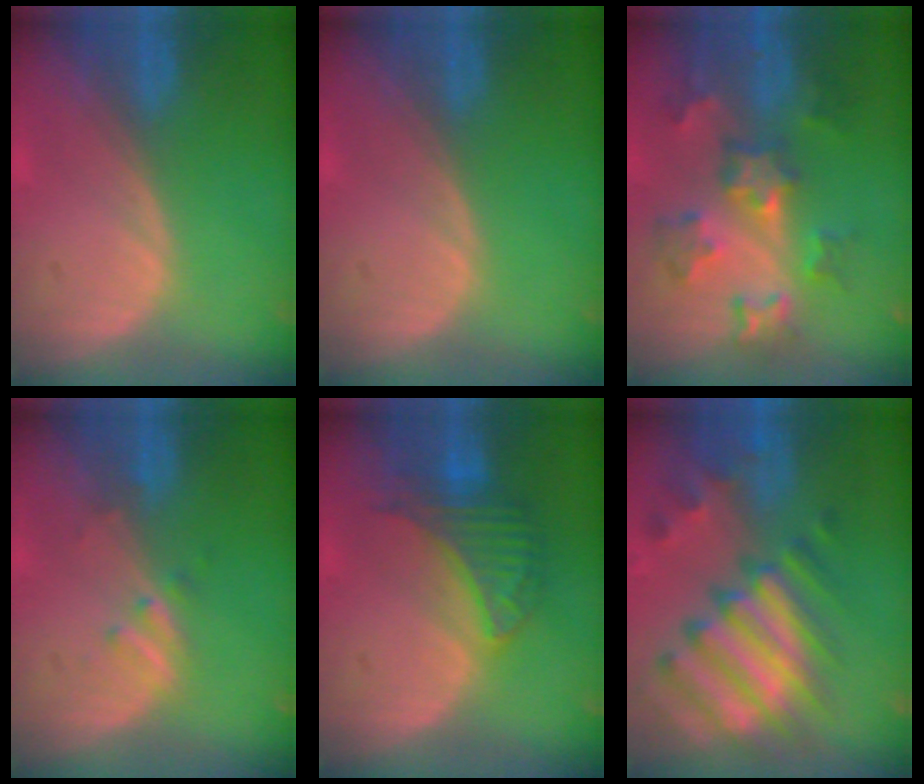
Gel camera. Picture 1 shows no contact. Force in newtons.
{"total": 0.0}
{"total": 8.2, "press": 7.7, "slide": 2.6}
{"total": 1.9, "press": 1.9, "slide": 0.3}
{"total": 6.6, "press": 6.4, "slide": 1.6}
{"total": 12.4, "press": 10.7, "slide": 6.3}